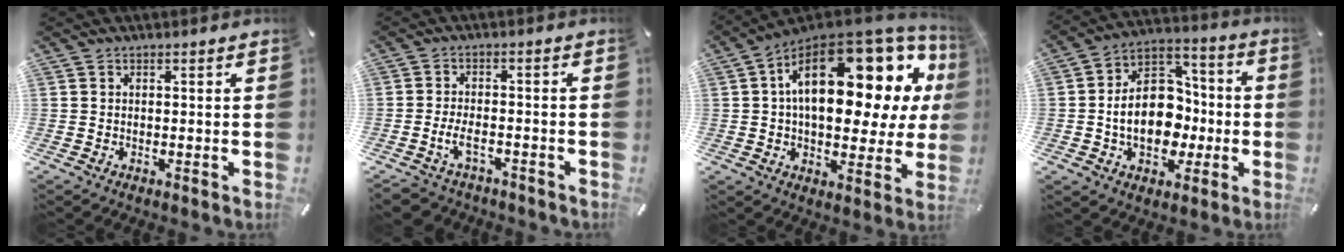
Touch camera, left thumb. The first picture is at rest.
{"total": 5.7, "force": [-2.9, 3.1, 3.7], "torque": [-0.087, 0.011, -0.058]}
{"total": 24.0, "force": [8.0, 12.8, 18.7], "torque": [-0.285, -0.057, 0.136]}
{"total": 15.4, "force": [-2.7, 11.7, 9.7], "torque": [-0.176, 0.013, -0.045]}